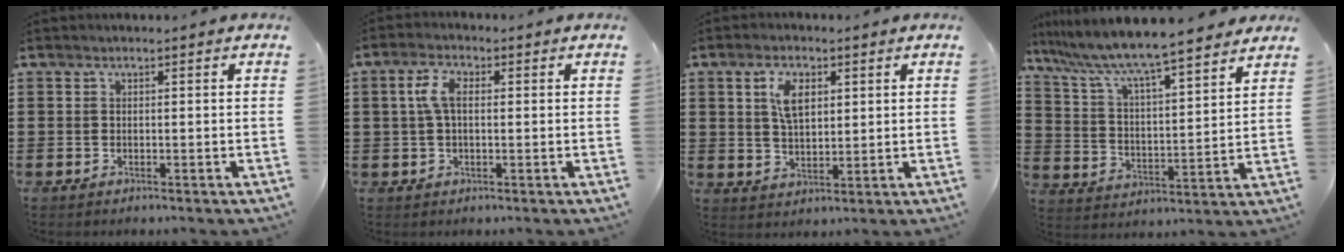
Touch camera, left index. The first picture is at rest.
{"total": 4.8, "force": [0.7, 2.2, 4.2], "torque": [-0.095, 0.009, 0.007]}
{"total": 5.6, "force": [2.2, 2.7, 4.4], "torque": [-0.087, 0.007, 0.037]}
{"total": 7.4, "force": [6.8, 0.0, 3.0], "torque": [-0.091, -0.048, 0.110]}